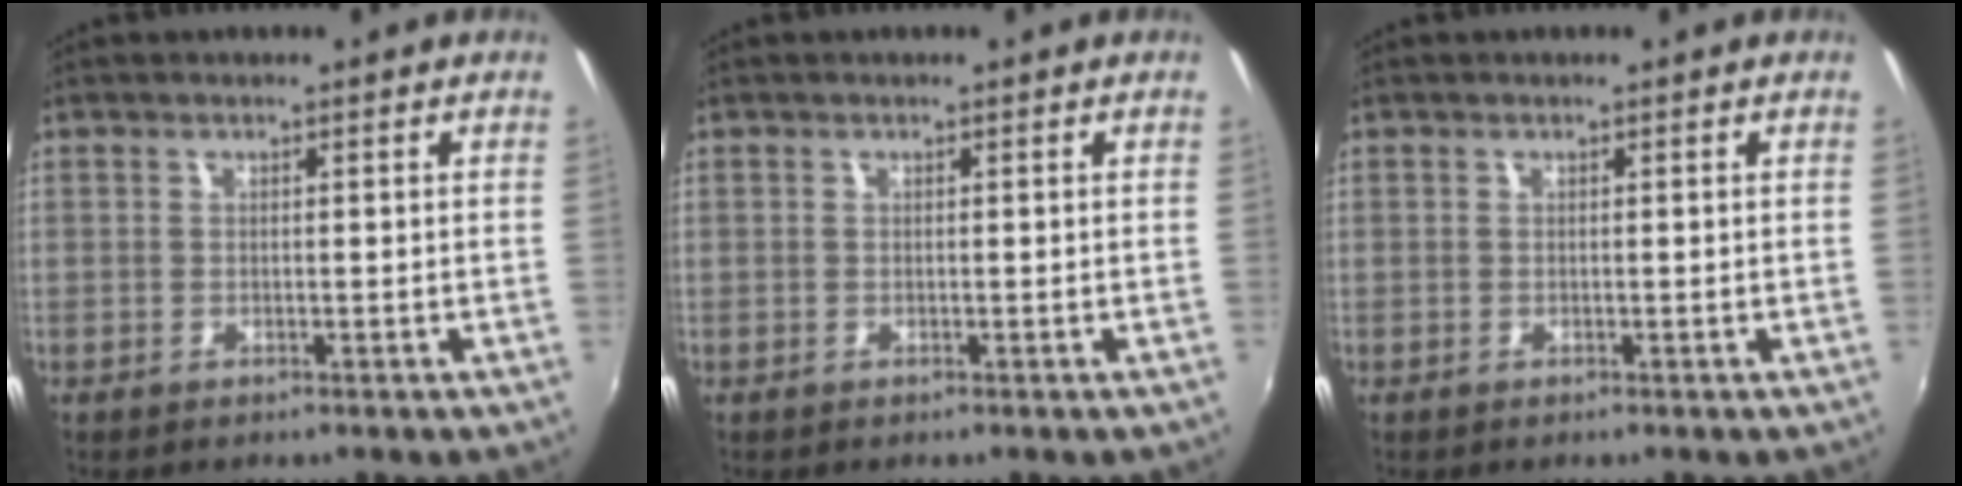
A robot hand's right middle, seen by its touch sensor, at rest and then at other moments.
{"total": 0.0}
{"total": 0.0}